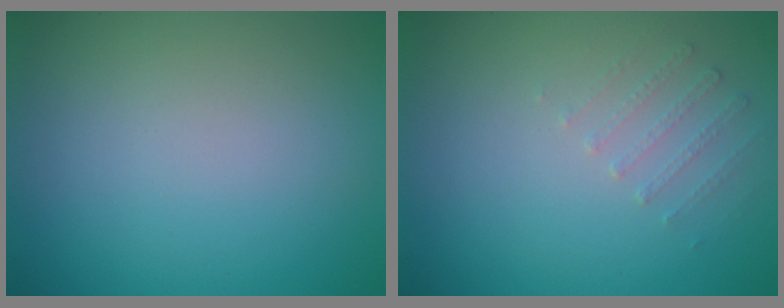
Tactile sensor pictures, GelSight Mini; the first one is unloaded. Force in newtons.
{"total": 1.1, "press": 0.7, "slide": 0.8}